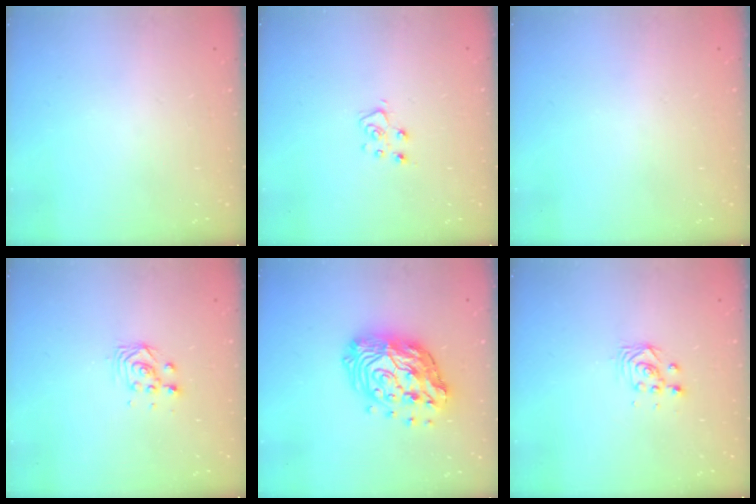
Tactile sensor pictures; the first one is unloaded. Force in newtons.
{"total": 5.7, "press": 5.7, "slide": 0.5}
{"total": 0.0}
{"total": 3.0, "press": 3.0, "slide": 0.2}
{"total": 18.3, "press": 18.2, "slide": 1.8}
{"total": 3.0, "press": 2.9, "slide": 0.3}